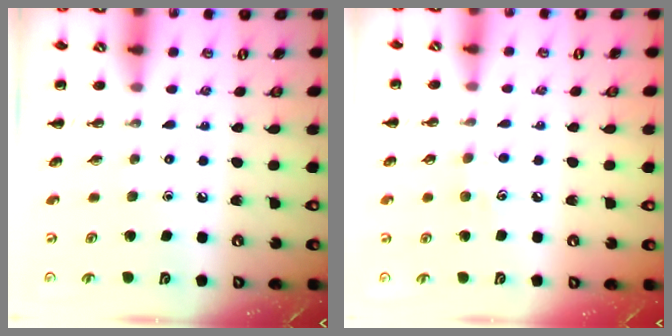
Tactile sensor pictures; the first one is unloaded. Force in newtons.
{"total": 5.2, "press": 4.9, "slide": 1.6}